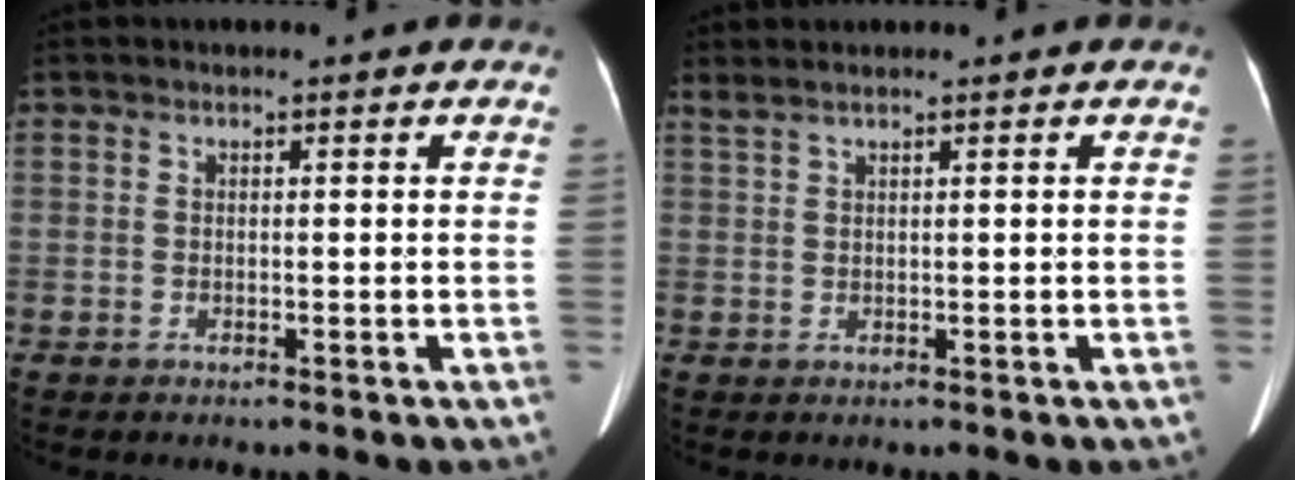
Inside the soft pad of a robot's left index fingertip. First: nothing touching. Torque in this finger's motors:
{"motor_torque": [0.10, -0.52, 0.08, 0.01]}